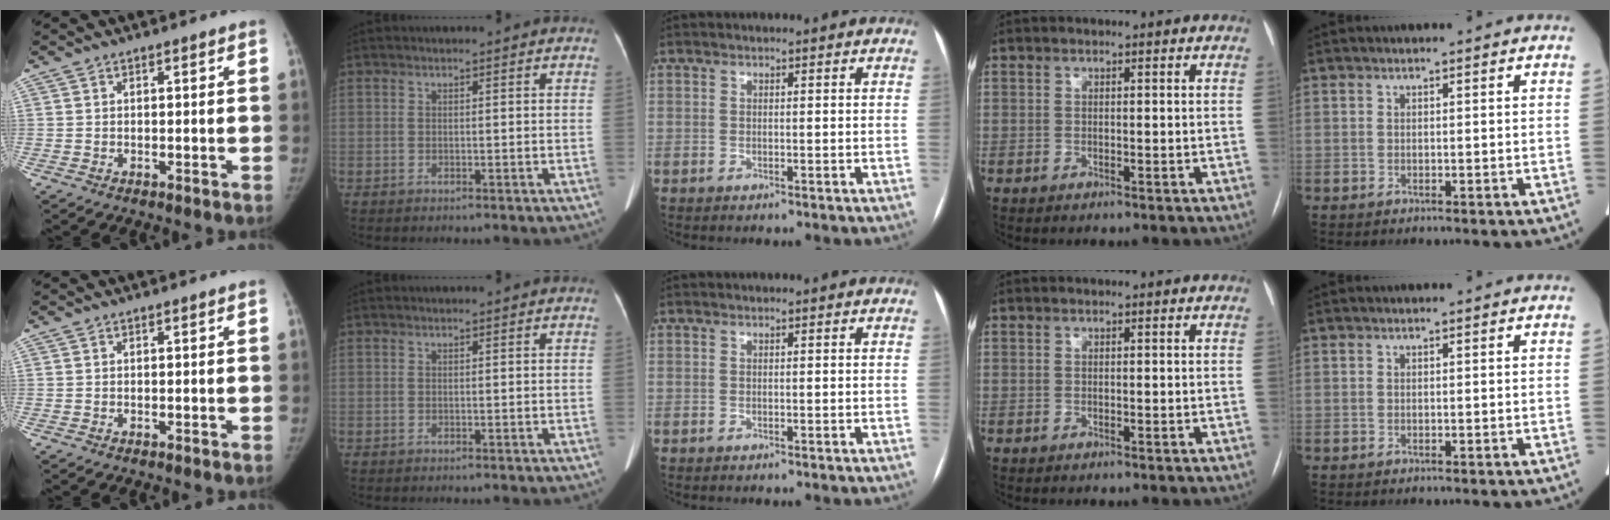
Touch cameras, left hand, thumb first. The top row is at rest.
{}